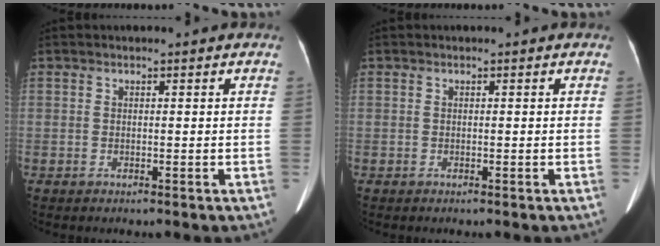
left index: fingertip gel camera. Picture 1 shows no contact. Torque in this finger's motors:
{"motor_torque": [0.00, 0.00, 0.00, 0.00]}